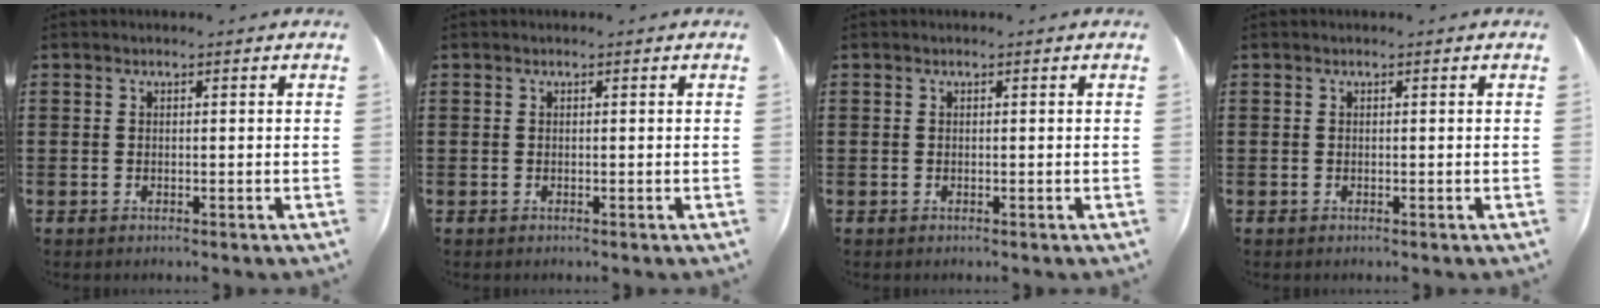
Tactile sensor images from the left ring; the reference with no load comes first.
{"total": 0.0}
{"total": 0.0}
{"total": 0.0}